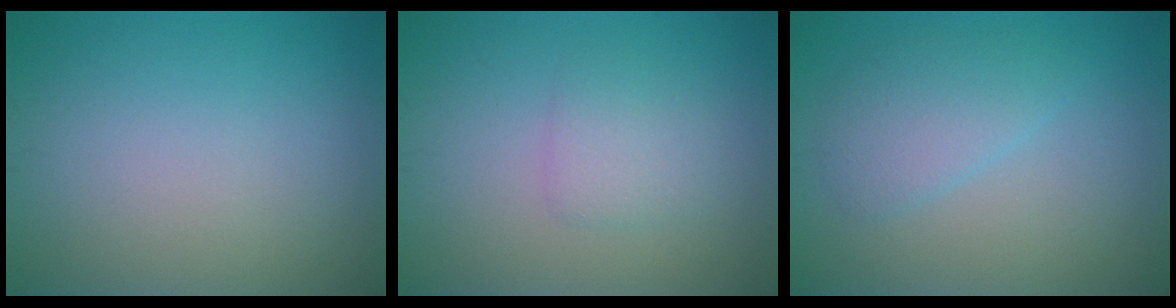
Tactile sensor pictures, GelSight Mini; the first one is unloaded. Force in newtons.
{"total": 1.9, "press": 1.9, "slide": 0.1}
{"total": 2.9, "press": 2.9, "slide": 0.2}